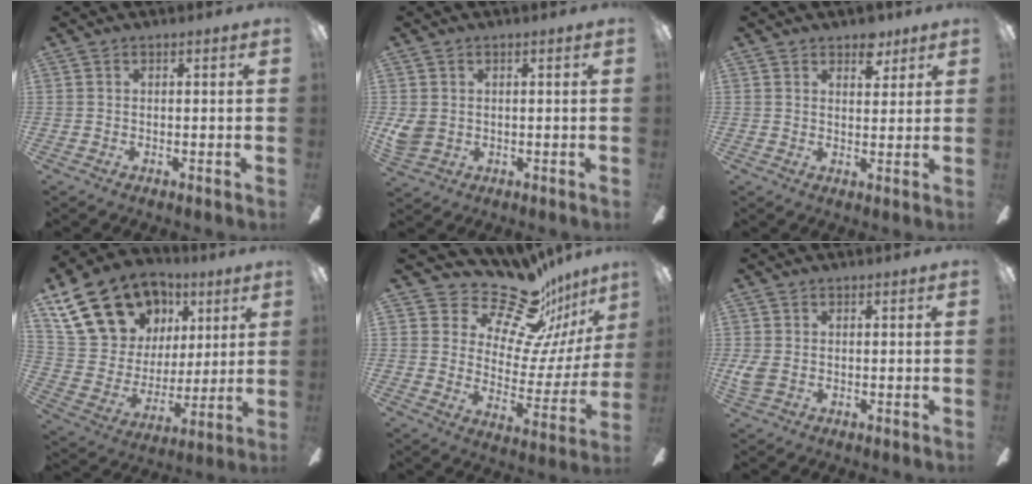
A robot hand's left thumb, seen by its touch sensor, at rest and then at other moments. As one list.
[{"total": 4.3, "force": [0.6, 3.7, 2.2], "torque": [-0.039, 0.005, 0.015]}, {"total": 5.7, "force": [4.2, 3.2, 2.3], "torque": [-0.006, -0.019, 0.069]}, {"total": 21.7, "force": [12.6, 15.0, 9.2], "torque": [-0.182, -0.053, 0.253]}, {"total": 19.0, "force": [15.9, 6.9, 7.7], "torque": [-0.125, -0.128, 0.271]}, {"total": 3.5, "force": [0.0, 2.5, 2.5], "torque": [-0.050, -0.001, -0.002]}]